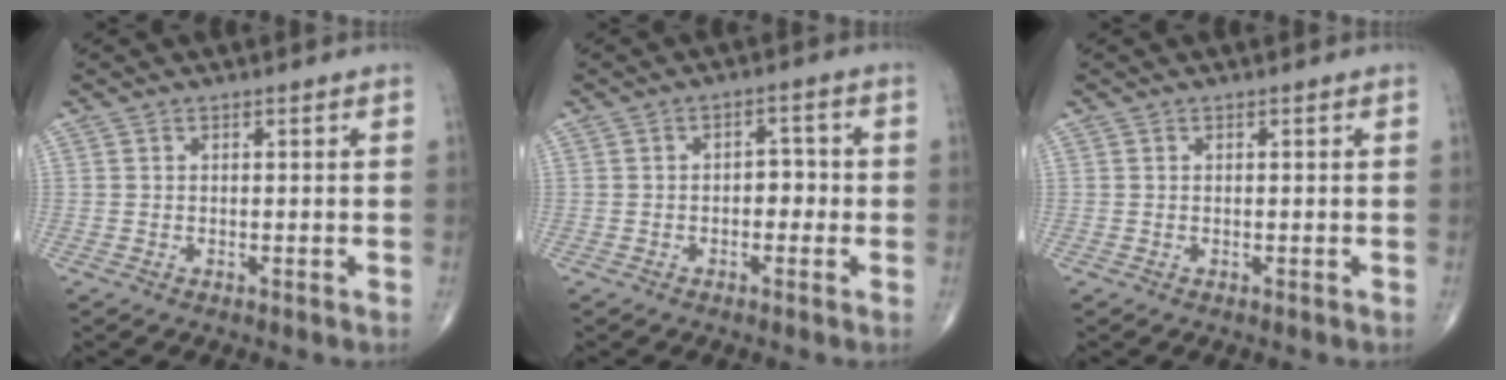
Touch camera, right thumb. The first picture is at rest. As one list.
[{"total": 3.6, "force": [-0.6, 2.4, 2.6], "torque": [-0.017, 0.013, -0.015]}, {"total": 0.0}]